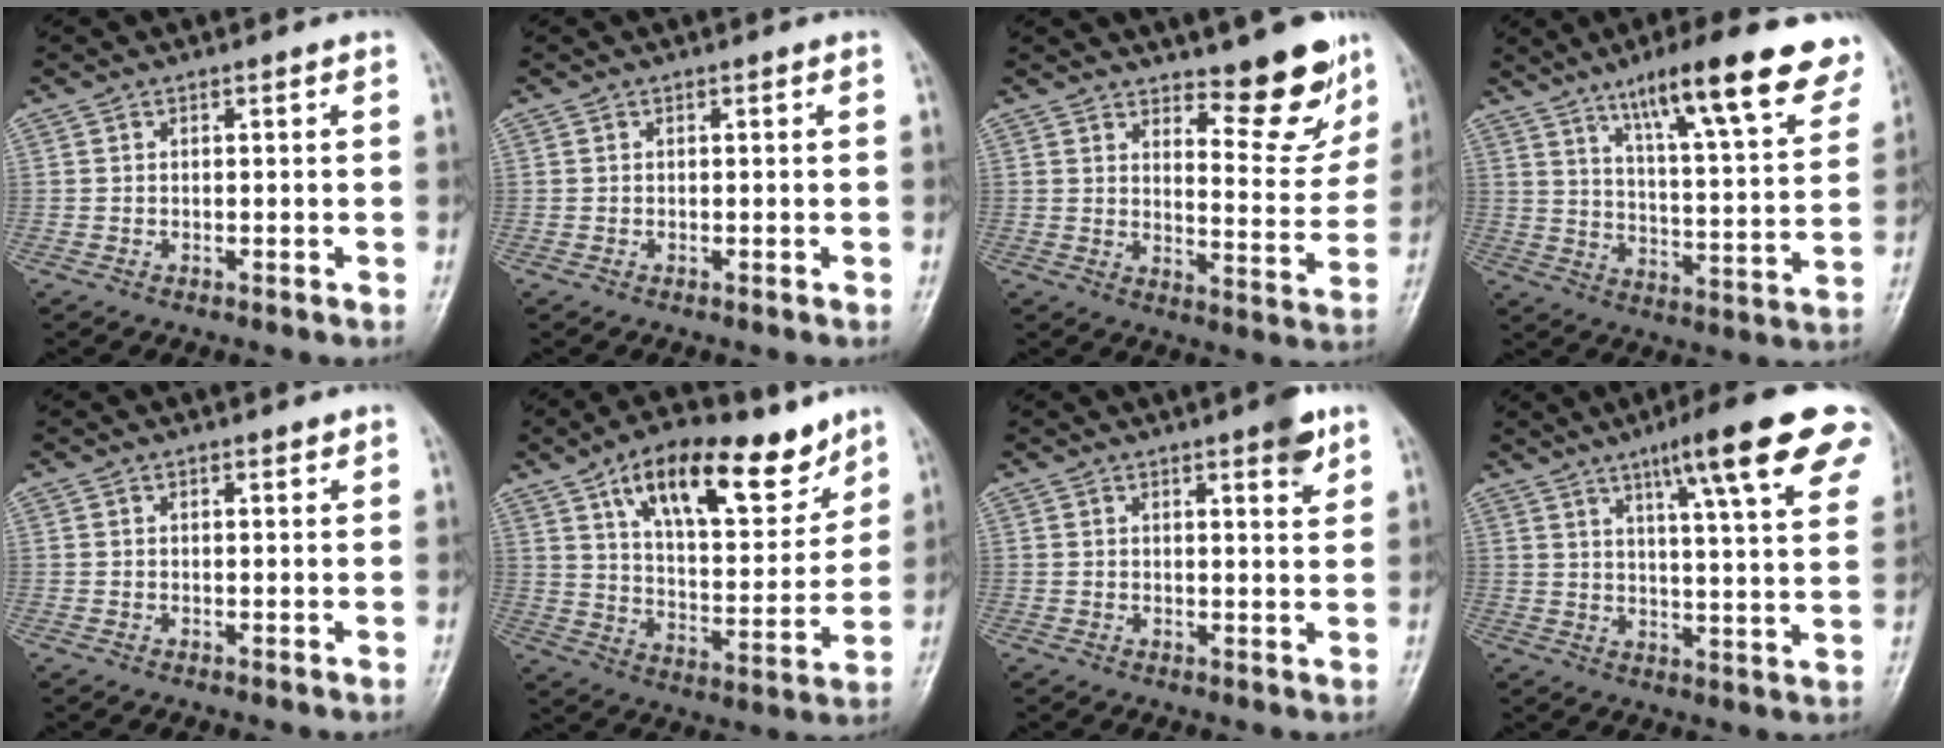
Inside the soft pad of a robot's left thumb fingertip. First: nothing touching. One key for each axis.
{"total": 0.0}
{"total": 11.4, "fx": 8.6, "fy": 3.5, "fz": 6.5, "tx": -0.043, "ty": -0.071, "tz": 0.128}
{"total": 21.4, "fx": 13.6, "fy": 4.2, "fz": 16.0, "tx": -0.207, "ty": -0.044, "tz": 0.201}
{"total": 1.0, "fx": 0.8, "fy": 0.3, "fz": 0.5, "tx": -0.008, "ty": -0.005, "tz": 0.011}
{"total": 21.0, "fx": 12.5, "fy": 8.9, "fz": 14.3, "tx": -0.183, "ty": -0.054, "tz": 0.209}
{"total": 4.7, "fx": 2.9, "fy": 1.1, "fz": 3.5, "tx": -0.040, "ty": -0.016, "tz": 0.035}
{"total": 19.1, "fx": 11.3, "fy": 2.9, "fz": 15.1, "tx": -0.190, "ty": -0.032, "tz": 0.149}